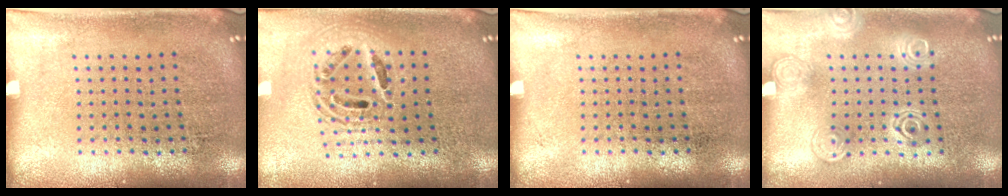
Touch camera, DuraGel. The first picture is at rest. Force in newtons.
{"total": 1.8, "press": 1.5, "slide": 1.0}
{"total": 0.0}
{"total": 1.3, "press": 1.3, "slide": 0.2}